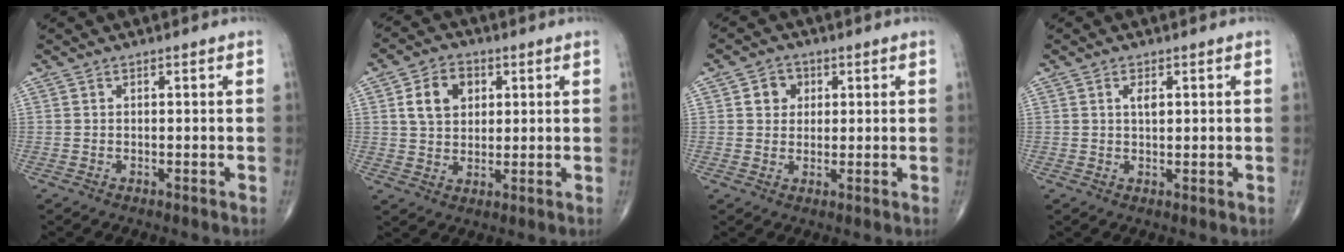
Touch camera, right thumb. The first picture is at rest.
{"total": 8.1, "force": [2.5, 6.0, 4.8], "torque": [-0.061, -0.002, 0.042]}
{"total": 4.2, "force": [1.2, 3.7, 1.7], "torque": [-0.003, 0.000, 0.016]}
{"total": 2.4, "force": [0.8, 1.1, 1.9], "torque": [-0.030, -0.004, 0.013]}